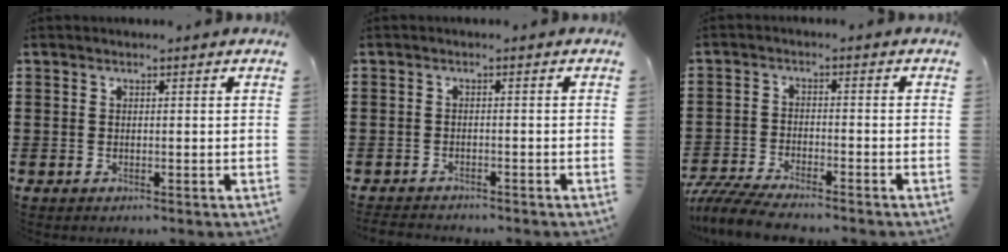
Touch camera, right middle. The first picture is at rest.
{"total": 1.7, "force": [-1.7, 0.1, 0.0], "torque": [-0.007, -0.003, -0.036]}
{"total": 5.7, "force": [-5.4, 0.5, 1.7], "torque": [-0.054, -0.011, -0.109]}